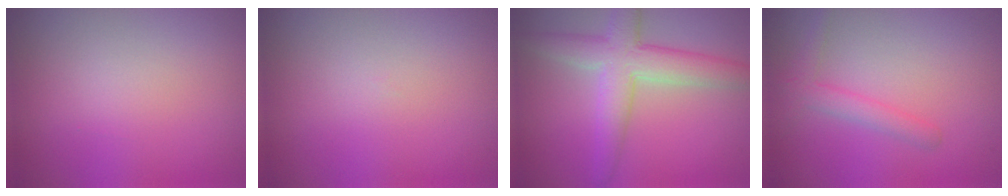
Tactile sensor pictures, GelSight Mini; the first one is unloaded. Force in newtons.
{"total": 0.0}
{"total": 5.3, "press": 5.3, "slide": 0.1}
{"total": 2.0, "press": 2.0, "slide": 0.2}